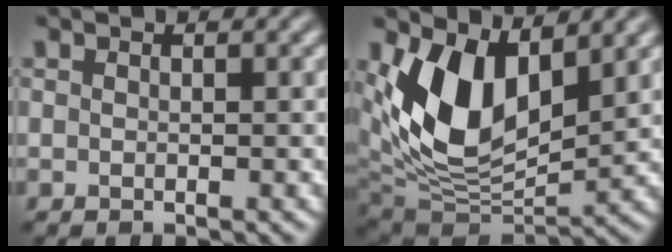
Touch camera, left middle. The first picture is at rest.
{"total": 9.5, "force": [3.0, 5.4, 7.3], "torque": [-0.148, -0.021, 0.055]}